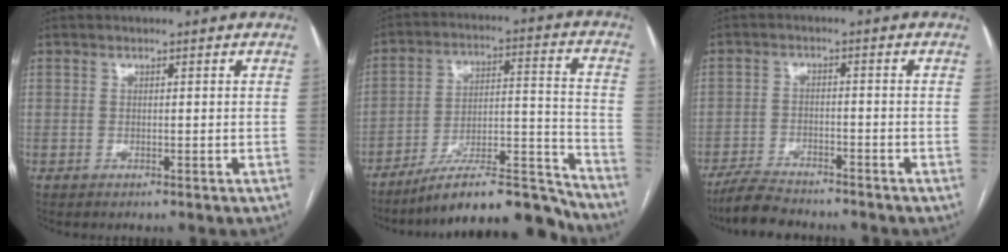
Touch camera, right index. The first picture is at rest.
{"total": 18.0, "force": [-16.2, 2.2, 7.5], "torque": [-0.089, 0.045, -0.260]}
{"total": 7.6, "force": [-6.8, 1.5, 2.9], "torque": [-0.054, -0.017, -0.118]}